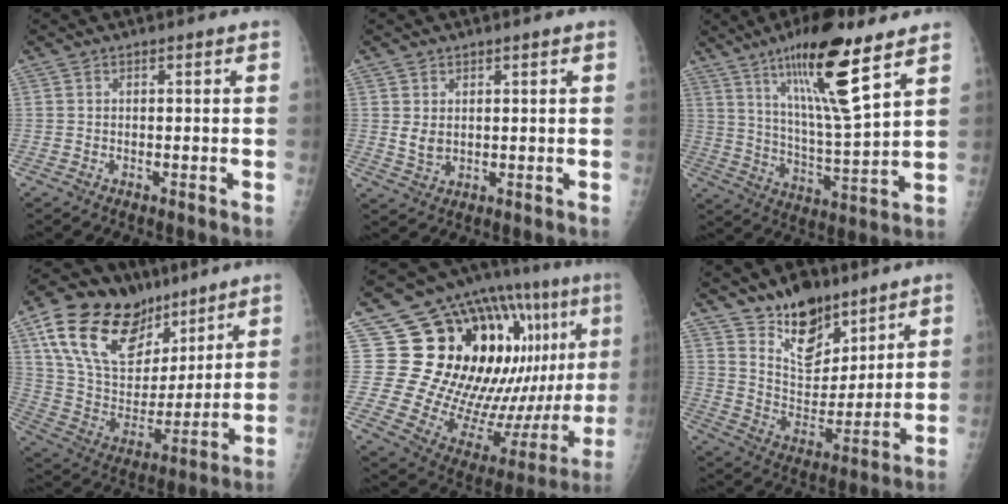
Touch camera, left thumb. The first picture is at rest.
{"total": 2.9, "force": [0.9, 2.3, 1.6], "torque": [-0.018, -0.010, 0.023]}
{"total": 17.2, "force": [10.2, 2.7, 13.6], "torque": [-0.226, -0.059, 0.181]}
{"total": 25.5, "force": [14.6, 14.8, 14.6], "torque": [-0.229, -0.026, 0.263]}
{"total": 32.1, "force": [9.1, 13.6, 27.6], "torque": [-0.363, -0.010, 0.162]}
{"total": 13.6, "force": [9.9, 7.1, 5.9], "torque": [-0.054, -0.077, 0.181]}